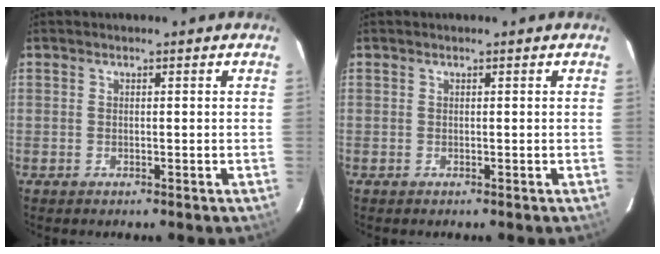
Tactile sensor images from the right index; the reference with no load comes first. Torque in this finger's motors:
{"motor_torque": [0.00, 0.00, 0.00, 0.00]}